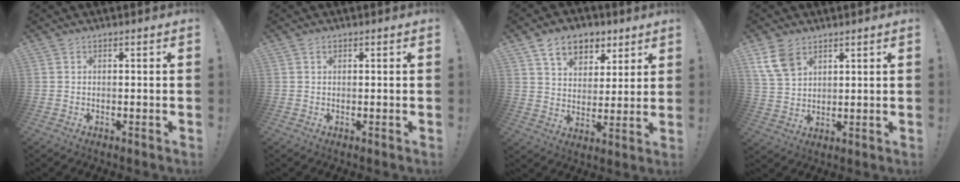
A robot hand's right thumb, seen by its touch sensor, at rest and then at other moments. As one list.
[{"total": 0.9, "force": [0.5, 0.6, 0.4], "torque": [-0.007, 0.002, 0.008]}, {"total": 11.7, "force": [6.8, 7.8, 5.3], "torque": [-0.075, -0.035, 0.129]}, {"total": 8.7, "force": [5.2, 5.4, 4.5], "torque": [-0.094, -0.016, 0.104]}]